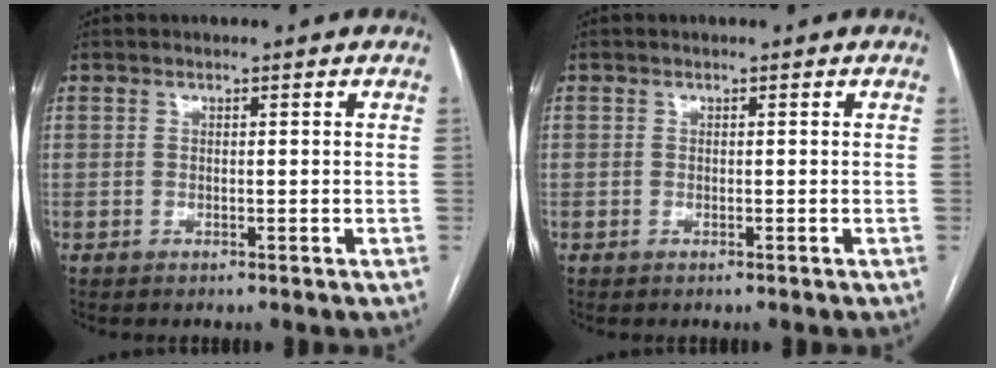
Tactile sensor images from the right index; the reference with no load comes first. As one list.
[{"total": 0.5, "force": [-0.2, 0.5, 0.0], "torque": [0.002, 0.006, -0.006]}]